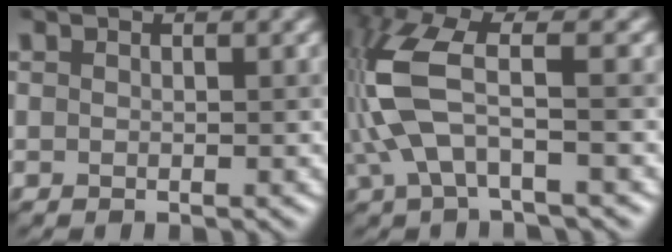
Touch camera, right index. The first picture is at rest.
{"total": 7.0, "force": [-0.1, 2.2, 6.6], "torque": [-0.168, 0.014, -0.002]}